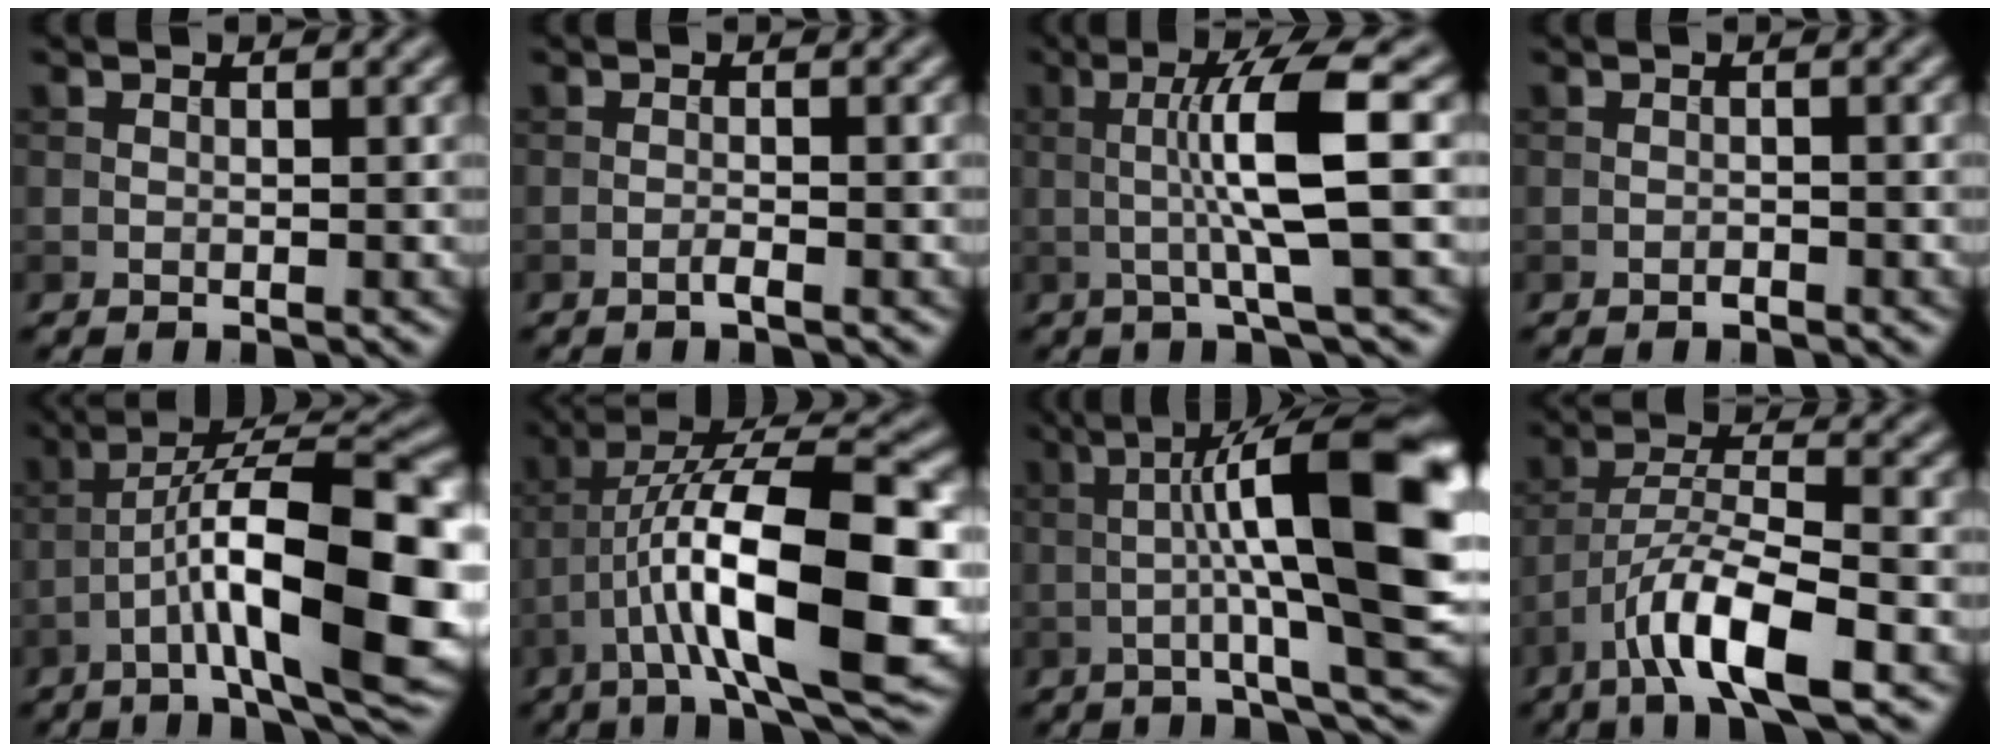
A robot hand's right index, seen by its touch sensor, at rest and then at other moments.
{"total": 1.1, "force": [-0.6, 0.1, 0.9], "torque": [-0.013, 0.004, -0.016]}
{"total": 7.6, "force": [0.1, 1.0, 7.5], "torque": [-0.132, 0.005, 0.004]}
{"total": 0.6, "force": [-0.5, 0.1, 0.4], "torque": [-0.006, 0.002, -0.009]}
{"total": 13.5, "force": [-3.6, 3.8, 12.5], "torque": [-0.197, 0.017, -0.053]}
{"total": 14.0, "force": [-3.1, 4.0, 13.0], "torque": [-0.220, 0.017, -0.050]}
{"total": 14.8, "force": [1.0, 2.6, 14.5], "torque": [-0.195, 0.020, 0.016]}
{"total": 8.3, "force": [-4.7, 2.1, 6.6], "torque": [-0.113, 0.008, -0.088]}